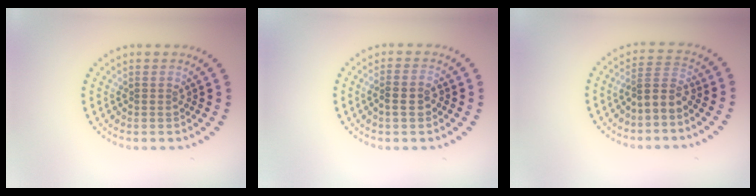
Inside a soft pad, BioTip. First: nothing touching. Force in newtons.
{"total": 1.9, "press": 1.7, "slide": 0.7}
{"total": 2.5, "press": 1.9, "slide": 1.6}